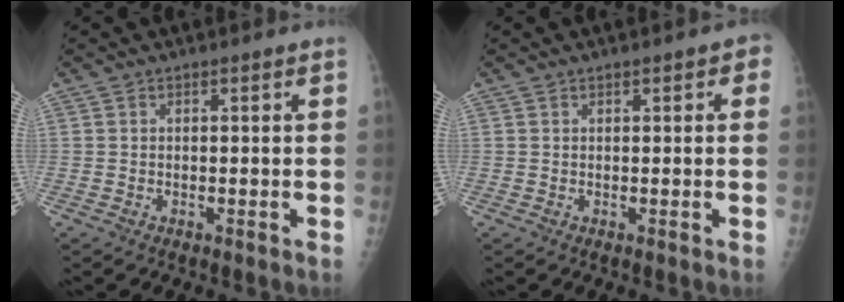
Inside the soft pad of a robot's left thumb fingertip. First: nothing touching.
{"total": 1.8, "force": [0.7, 0.9, 1.4], "torque": [-0.008, 0.002, 0.005]}